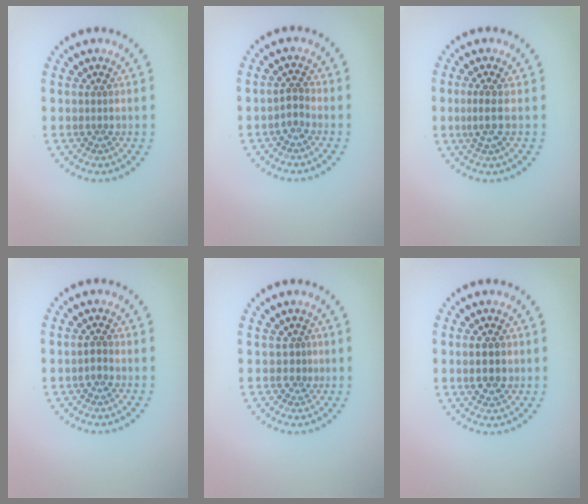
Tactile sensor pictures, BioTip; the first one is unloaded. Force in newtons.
{"total": 1.3, "press": 0.9, "slide": 0.8}
{"total": 1.7, "press": 1.5, "slide": 0.9}
{"total": 0.8, "press": 0.8, "slide": 0.3}
{"total": 0.7, "press": 0.4, "slide": 0.6}
{"total": 2.2, "press": 2.2, "slide": 0.0}